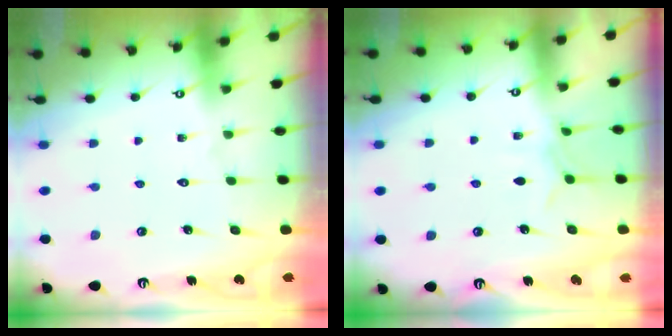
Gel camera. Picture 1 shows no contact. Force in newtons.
{"total": 4.6, "press": 4.6, "slide": 0.6}